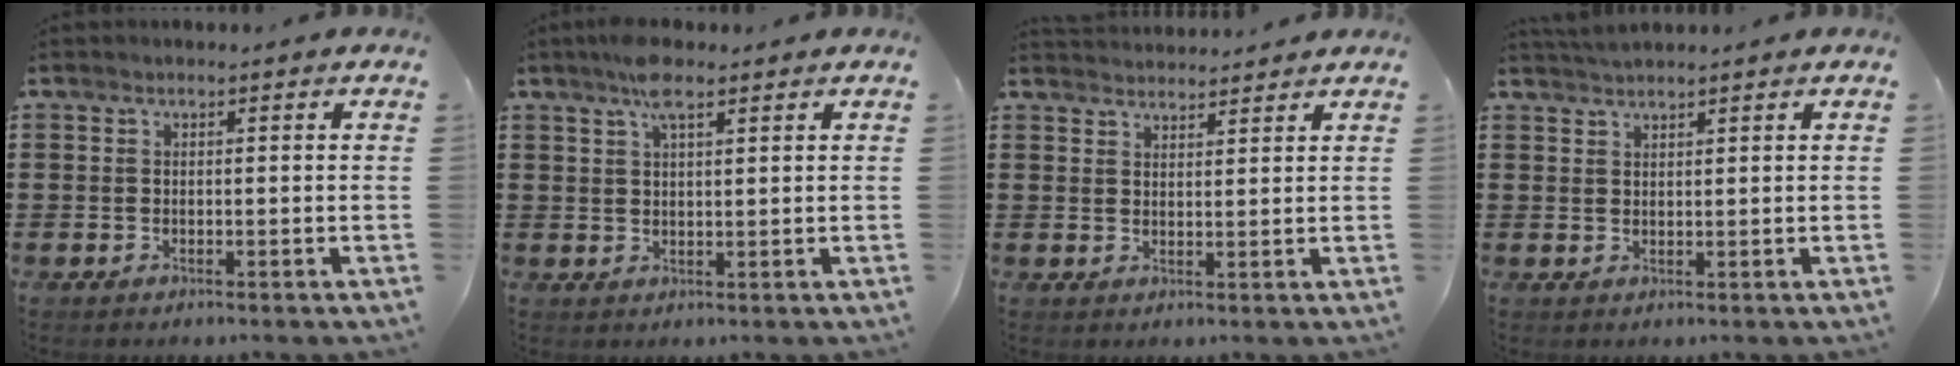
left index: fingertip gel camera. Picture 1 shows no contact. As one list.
[{"total": 4.7, "force": [3.1, 1.5, 3.2], "torque": [-0.070, 0.005, 0.056]}, {"total": 2.5, "force": [2.5, 0.1, -0.3], "torque": [-0.001, -0.006, 0.048]}, {"total": 1.9, "force": [1.9, 0.1, 0.3], "torque": [-0.011, 0.003, 0.037]}]